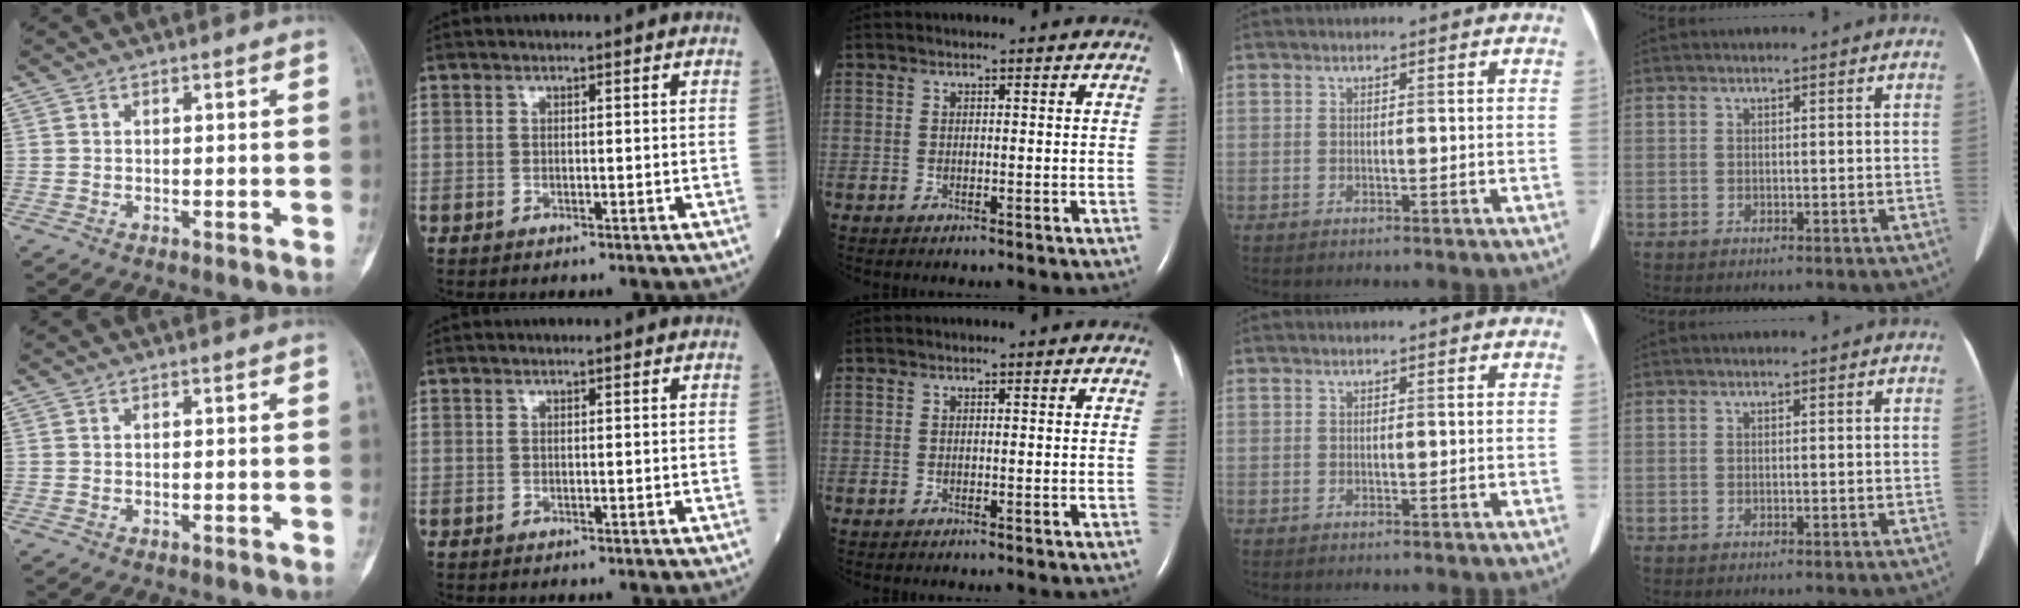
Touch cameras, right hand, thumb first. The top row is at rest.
{}